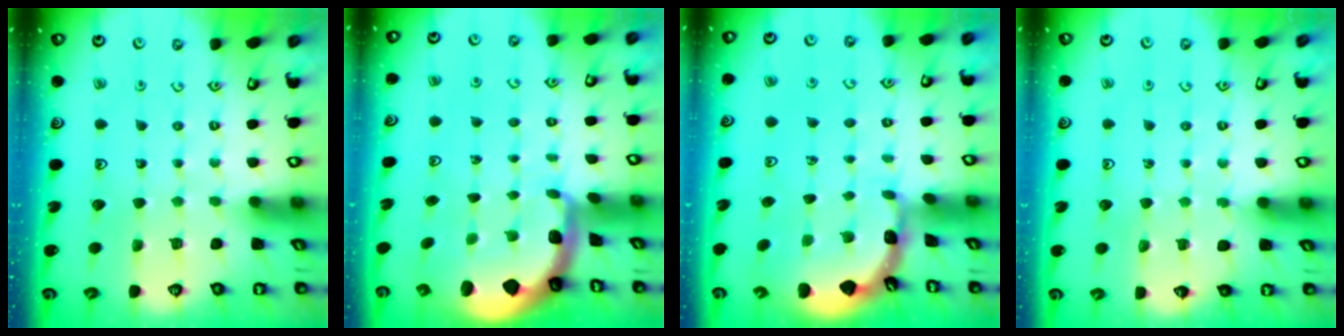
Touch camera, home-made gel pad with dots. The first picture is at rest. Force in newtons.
{"total": 1.7, "press": 1.6, "slide": 0.4}
{"total": 1.6, "press": 1.6, "slide": 0.2}
{"total": 4.2, "press": 4.1, "slide": 0.5}